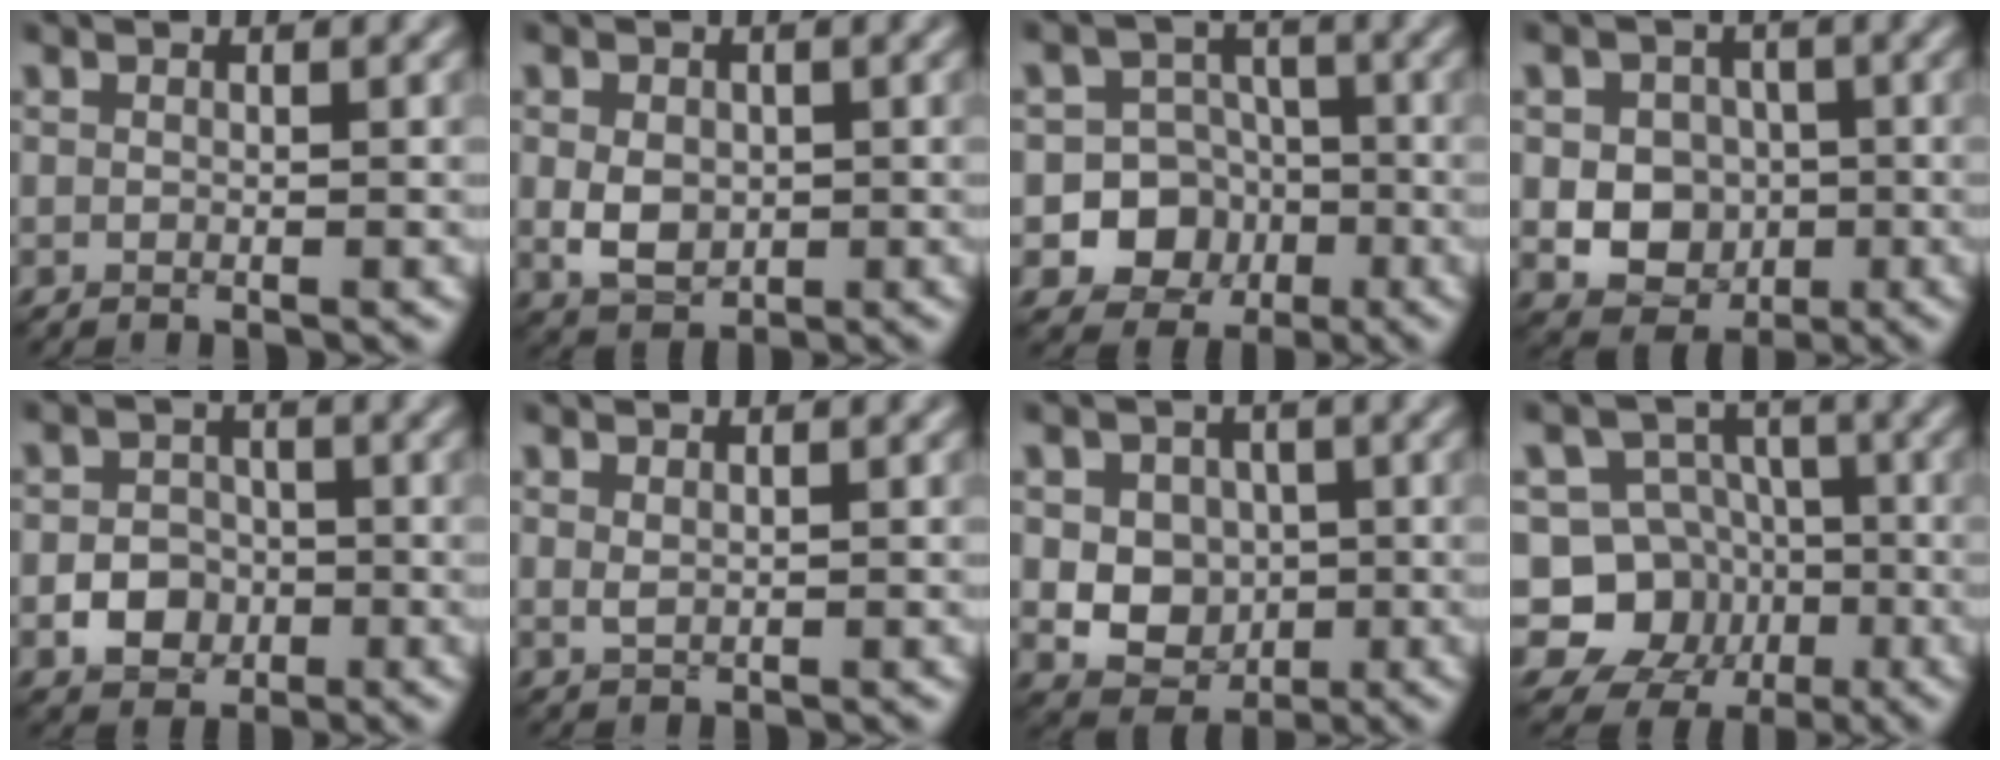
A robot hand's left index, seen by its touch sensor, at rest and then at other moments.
{"total": 3.2, "force": [-0.2, 2.4, 2.1], "torque": [-0.045, -0.005, -0.002]}
{"total": 9.2, "force": [-3.2, 8.3, 2.3], "torque": [-0.020, -0.006, -0.080]}
{"total": 6.5, "force": [-0.6, 5.7, 3.1], "torque": [-0.036, 0.011, -0.031]}
{"total": 3.2, "force": [-1.2, 2.6, 1.4], "torque": [-0.014, 0.001, -0.023]}
{"total": 0.7, "force": [0.4, 0.3, 0.5], "torque": [-0.019, -0.002, 0.014]}
{"total": 6.2, "force": [0.1, 5.3, 3.1], "torque": [-0.036, 0.009, -0.014]}
{"total": 8.5, "force": [-2.8, 7.6, 2.7], "torque": [-0.039, 0.015, -0.075]}